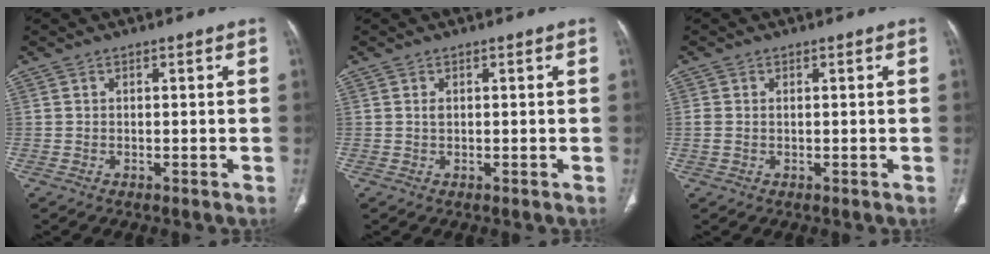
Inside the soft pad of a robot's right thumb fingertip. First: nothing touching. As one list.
[{"total": 0.6, "force": [0.2, 0.4, 0.5], "torque": [-0.012, 0.001, 0.004]}, {"total": 1.7, "force": [0.1, 1.2, 1.3], "torque": [-0.044, 0.008, 0.005]}]